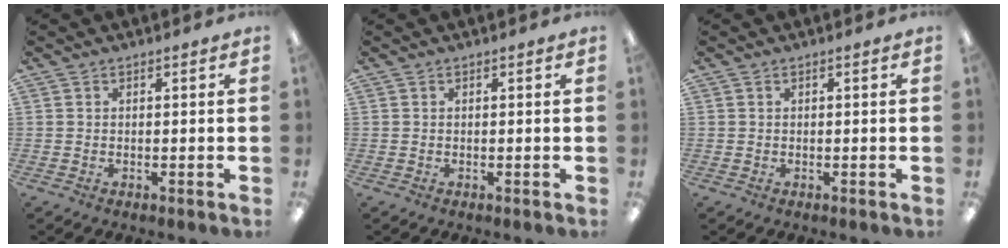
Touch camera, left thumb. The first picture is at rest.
{"total": 0.0}
{"total": 0.0}